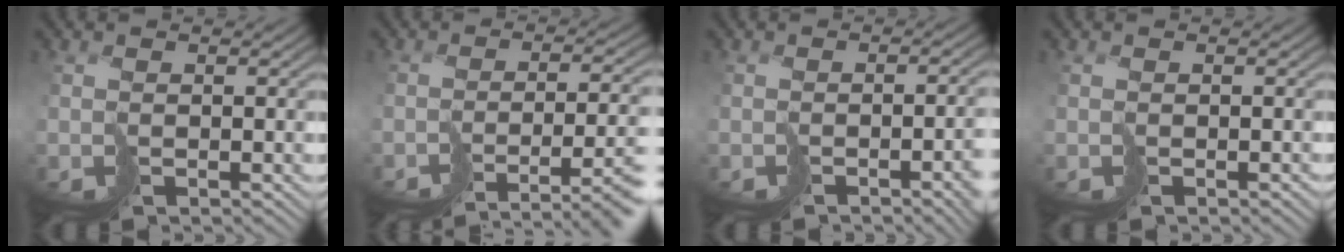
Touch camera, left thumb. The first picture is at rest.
{"total": 8.8, "force": [-5.9, 1.6, 6.4], "torque": [-0.083, -0.015, -0.072]}
{"total": 4.5, "force": [-2.6, 1.3, 3.5], "torque": [-0.042, -0.011, -0.032]}
{"total": 0.6, "force": [-0.5, 0.2, 0.2], "torque": [0.002, -0.002, -0.009]}